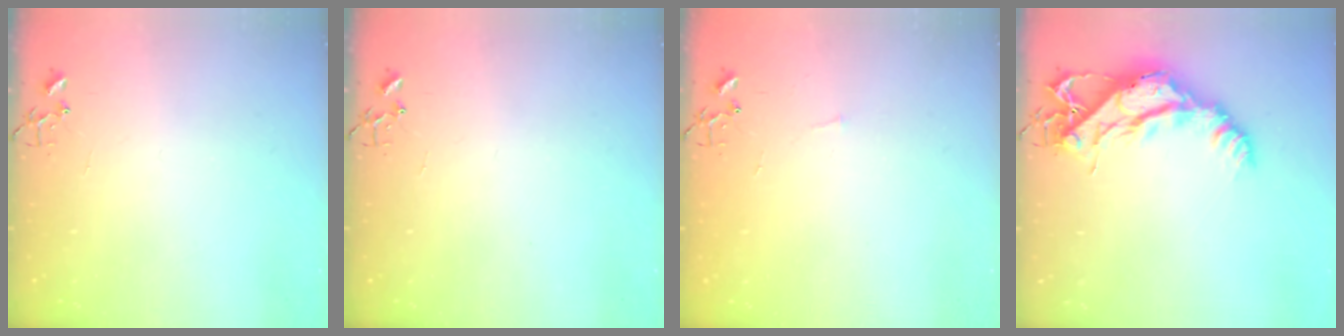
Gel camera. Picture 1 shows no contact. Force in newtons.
{"total": 0.0}
{"total": 2.8, "press": 2.8, "slide": 0.3}
{"total": 14.0, "press": 13.9, "slide": 1.4}